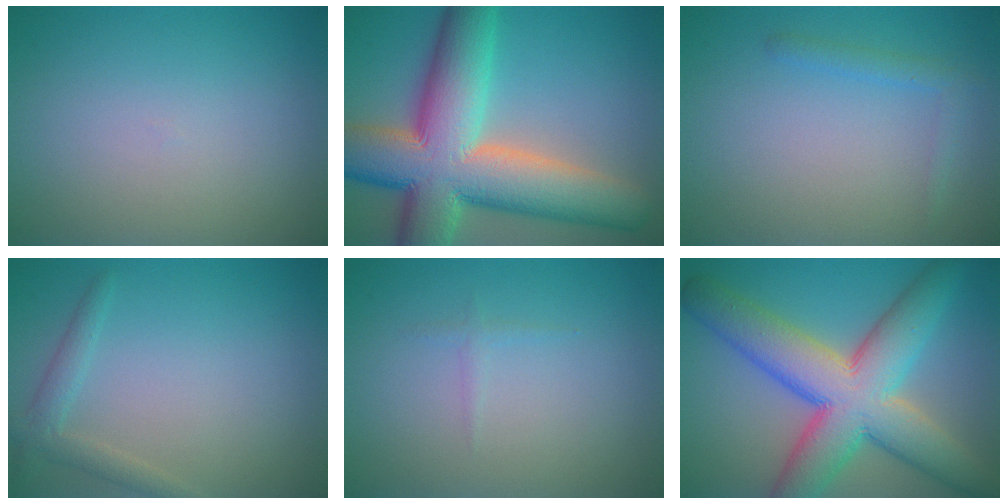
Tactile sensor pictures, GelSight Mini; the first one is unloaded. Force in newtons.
{"total": 14.9, "press": 14.8, "slide": 0.9}
{"total": 1.5, "press": 1.5, "slide": 0.1}
{"total": 2.0, "press": 2.0, "slide": 0.1}
{"total": 0.6, "press": 0.6, "slide": 0.1}
{"total": 11.4, "press": 11.4, "slide": 0.7}